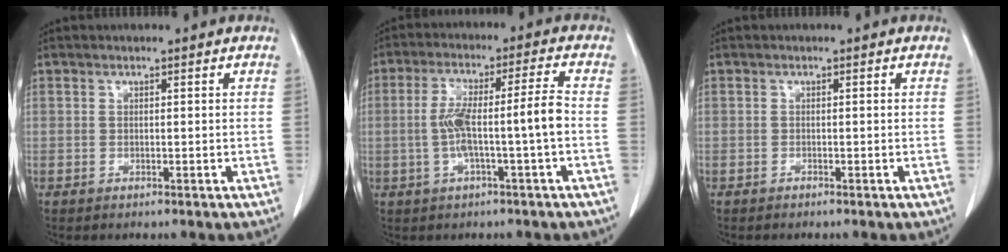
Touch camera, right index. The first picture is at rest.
{"total": 8.4, "force": [-1.4, -0.1, 8.3], "torque": [-0.159, 0.025, -0.019]}
{"total": 0.0}